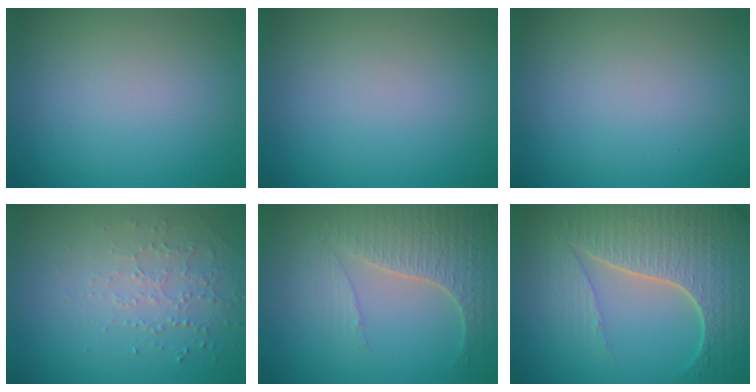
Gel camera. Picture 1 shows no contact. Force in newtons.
{"total": 0.0}
{"total": 0.0}
{"total": 1.5, "press": 1.2, "slide": 0.9}
{"total": 4.2, "press": 4.0, "slide": 1.3}
{"total": 7.7, "press": 5.7, "slide": 5.2}